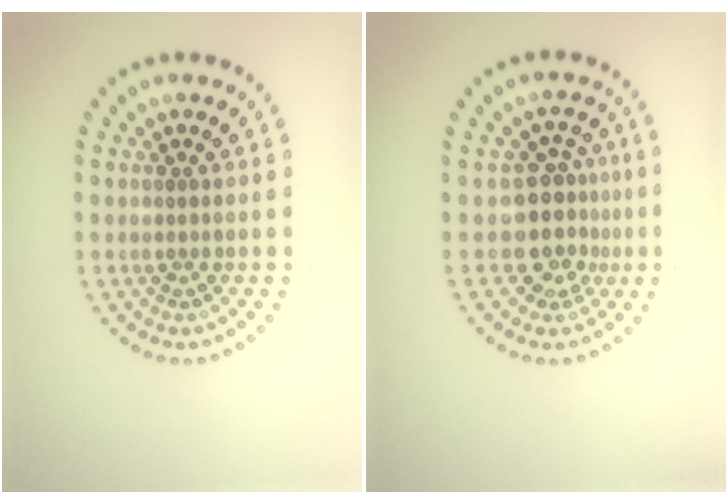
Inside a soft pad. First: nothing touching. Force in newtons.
{"total": 3.9, "press": 3.0, "slide": 2.4}